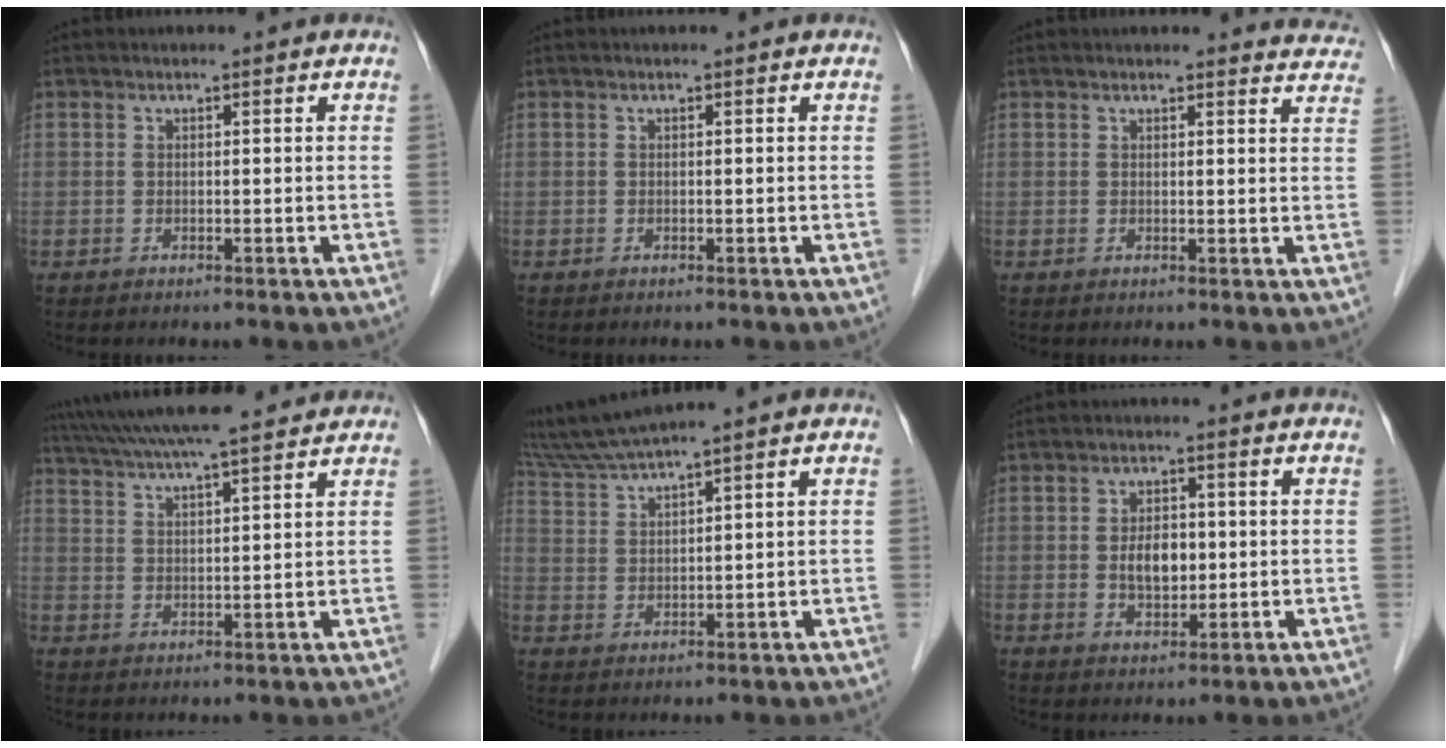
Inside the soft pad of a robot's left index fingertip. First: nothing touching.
{"total": 0.0}
{"total": 6.8, "force": [6.7, 1.2, 0.8], "torque": [0.018, -0.014, 0.041]}
{"total": 16.2, "force": [14.3, 1.2, 7.5], "torque": [-0.135, 0.037, 0.218]}
{"total": 6.8, "force": [6.1, -1.7, 2.5], "torque": [-0.062, 0.005, 0.126]}
{"total": 4.8, "force": [-0.2, 2.8, 3.9], "torque": [-0.071, 0.002, 0.001]}